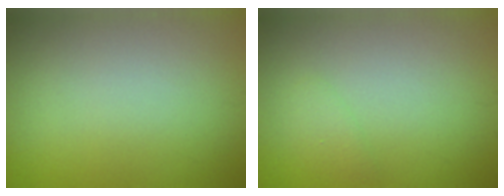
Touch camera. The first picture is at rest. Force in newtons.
{"total": 0.9, "press": 0.9, "slide": 0.1}